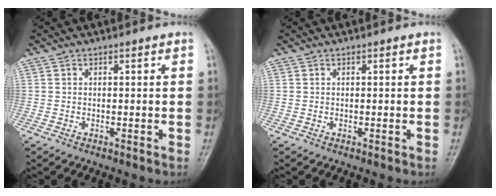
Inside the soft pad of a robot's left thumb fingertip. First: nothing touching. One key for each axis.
{"total": 0.0}